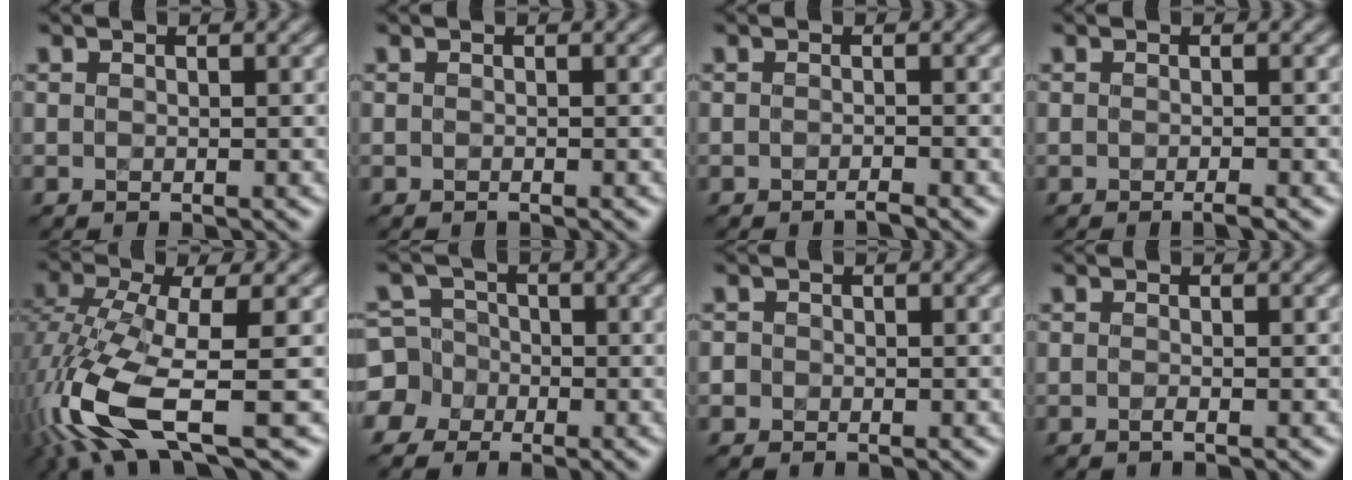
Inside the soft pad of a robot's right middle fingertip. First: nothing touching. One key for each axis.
{"total": 0.0}
{"total": 1.0, "fx": -0.8, "fy": -0.1, "fz": 0.5, "tx": -0.004, "ty": 0.004, "tz": -0.018}
{"total": 1.2, "fx": -0.7, "fy": 0.1, "fz": 1.0, "tx": -0.009, "ty": 0.004, "tz": -0.013}
{"total": 10.7, "fx": -3.6, "fy": 3.6, "fz": 9.5, "tx": -0.223, "ty": -0.006, "tz": -0.067}
{"total": 5.7, "fx": -2.4, "fy": 5.1, "fz": 0.9, "tx": -0.012, "ty": 0.015, "tz": -0.068}
{"total": 0.5, "fx": -0.2, "fy": 0.3, "fz": -0.3, "tx": 0.008, "ty": 0.005, "tz": -0.002}
{"total": 0.5, "fx": -0.3, "fy": 0.1, "fz": 0.4, "tx": -0.005, "ty": 0.003, "tz": -0.005}